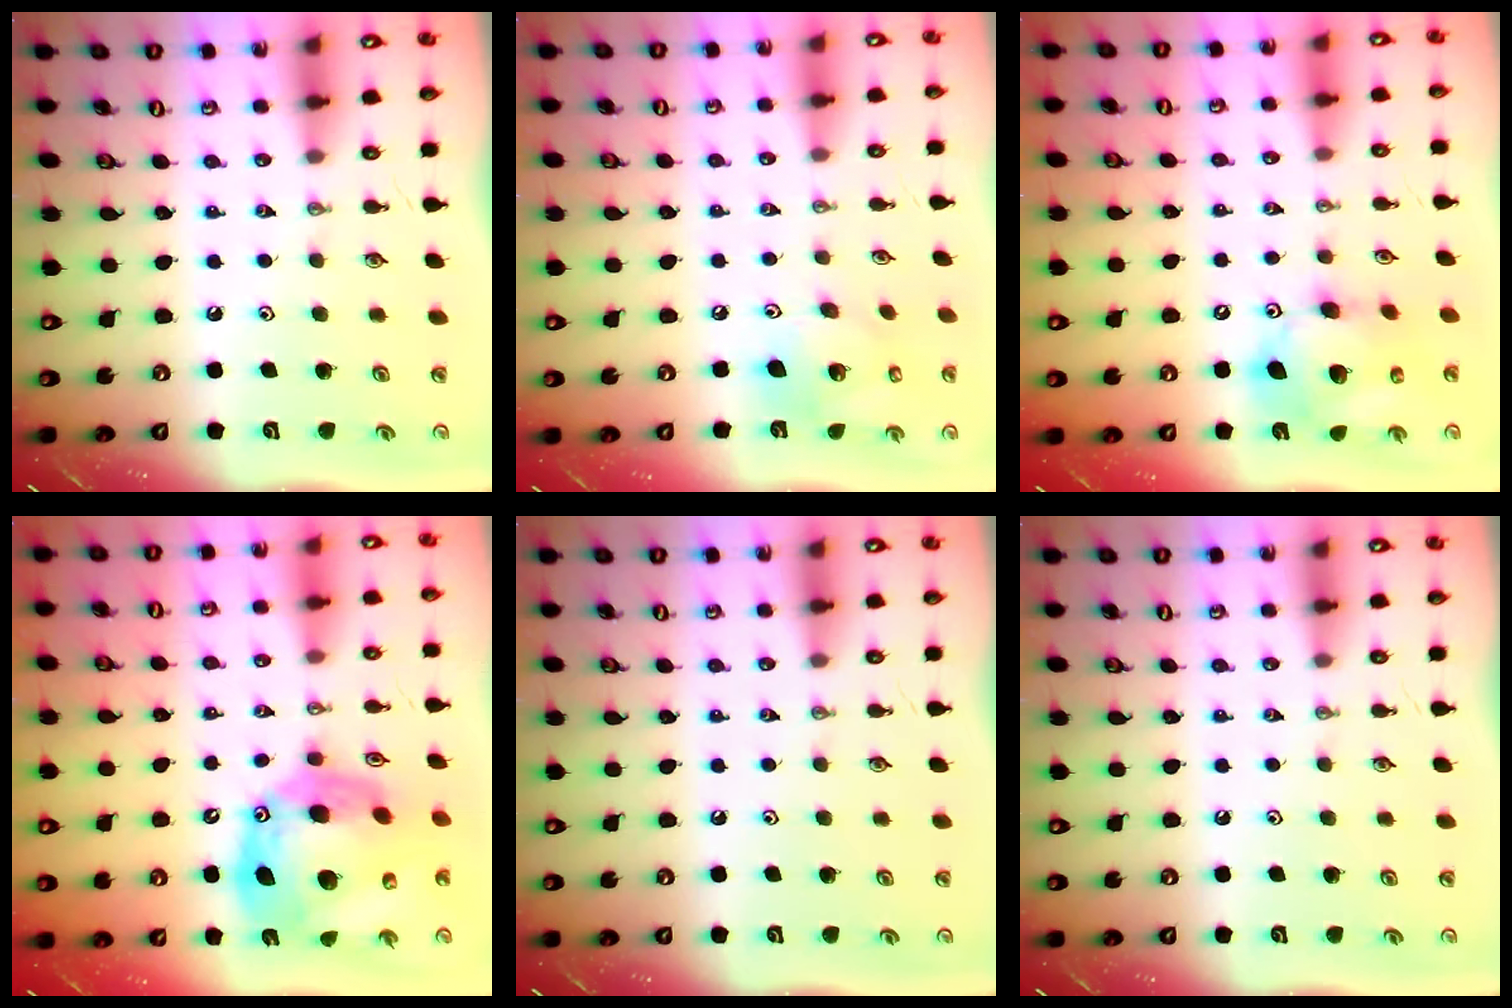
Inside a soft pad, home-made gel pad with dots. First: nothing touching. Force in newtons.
{"total": 14.8, "press": 14.5, "slide": 3.0}
{"total": 14.9, "press": 14.7, "slide": 2.6}
{"total": 23.3, "press": 23.2, "slide": 2.2}
{"total": 0.0}
{"total": 0.0}